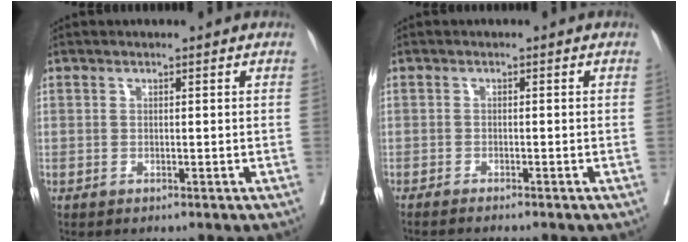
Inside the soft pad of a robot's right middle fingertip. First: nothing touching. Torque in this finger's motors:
{"motor_torque": [0.70, -0.96, 0.18, 0.02]}